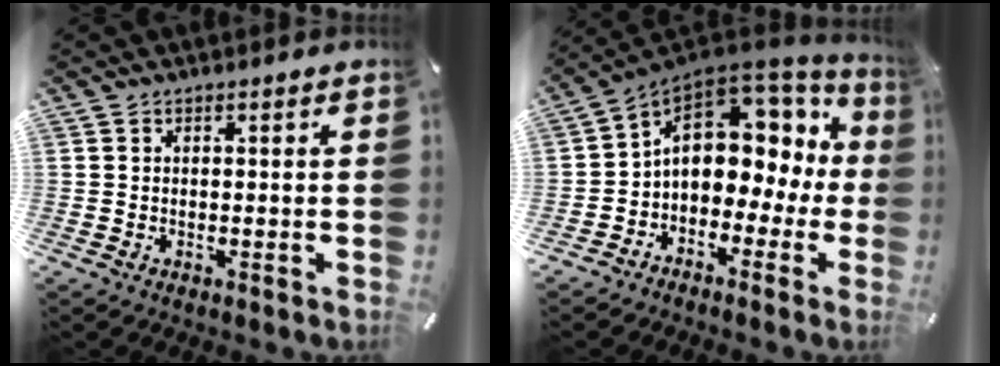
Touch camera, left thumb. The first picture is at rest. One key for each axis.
{"total": 11.9, "fx": 2.3, "fy": 9.0, "fz": 7.4, "tx": -0.117, "ty": -0.017, "tz": 0.041}